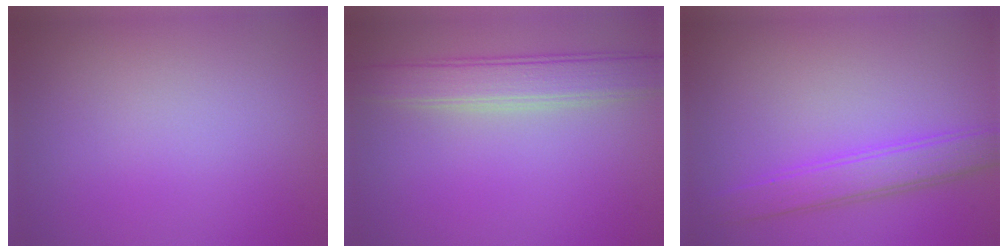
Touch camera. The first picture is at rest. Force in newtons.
{"total": 4.2, "press": 4.2, "slide": 0.4}
{"total": 4.4, "press": 4.4, "slide": 0.2}